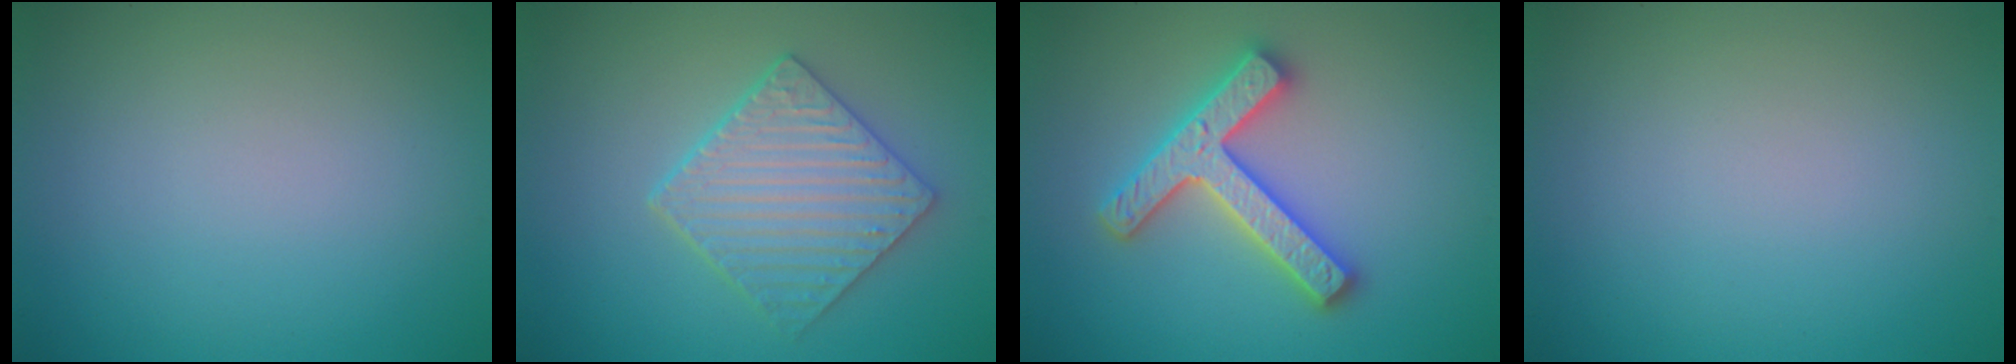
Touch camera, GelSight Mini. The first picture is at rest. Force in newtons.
{"total": 4.7, "press": 4.0, "slide": 2.4}
{"total": 4.0, "press": 3.9, "slide": 0.9}
{"total": 0.0}